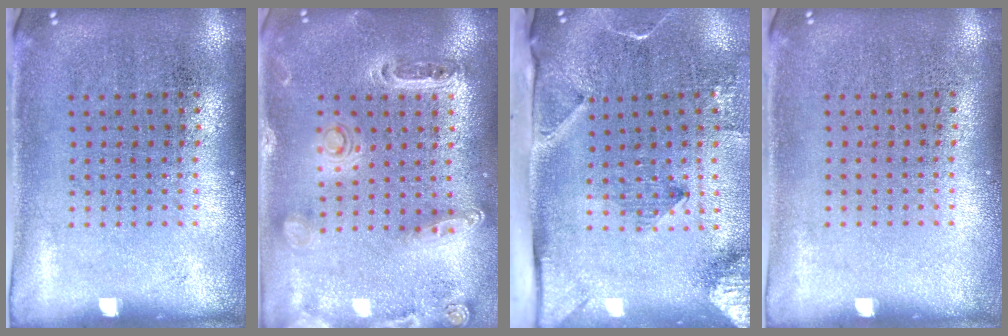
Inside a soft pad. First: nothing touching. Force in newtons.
{"total": 1.3, "press": 1.2, "slide": 0.4}
{"total": 3.3, "press": 2.3, "slide": 2.4}
{"total": 0.0}